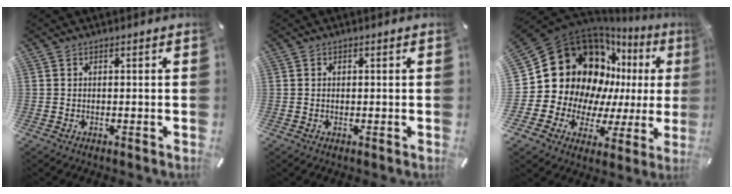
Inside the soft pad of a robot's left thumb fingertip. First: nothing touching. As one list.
[{"total": 0.5, "force": [0.1, 0.4, 0.3], "torque": [-0.006, 0.001, 0.001]}, {"total": 22.8, "force": [7.1, 17.8, 12.4], "torque": [-0.217, -0.067, 0.164]}]